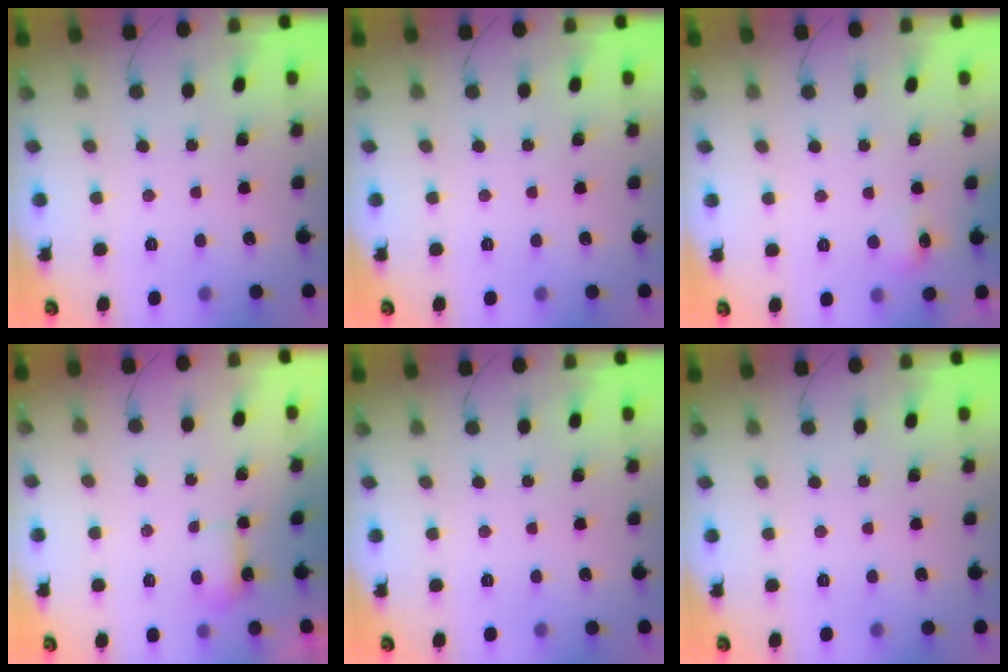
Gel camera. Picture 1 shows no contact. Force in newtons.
{"total": 0.0}
{"total": 5.7, "press": 5.6, "slide": 1.4}
{"total": 4.2, "press": 4.0, "slide": 1.1}
{"total": 0.0}
{"total": 0.0}